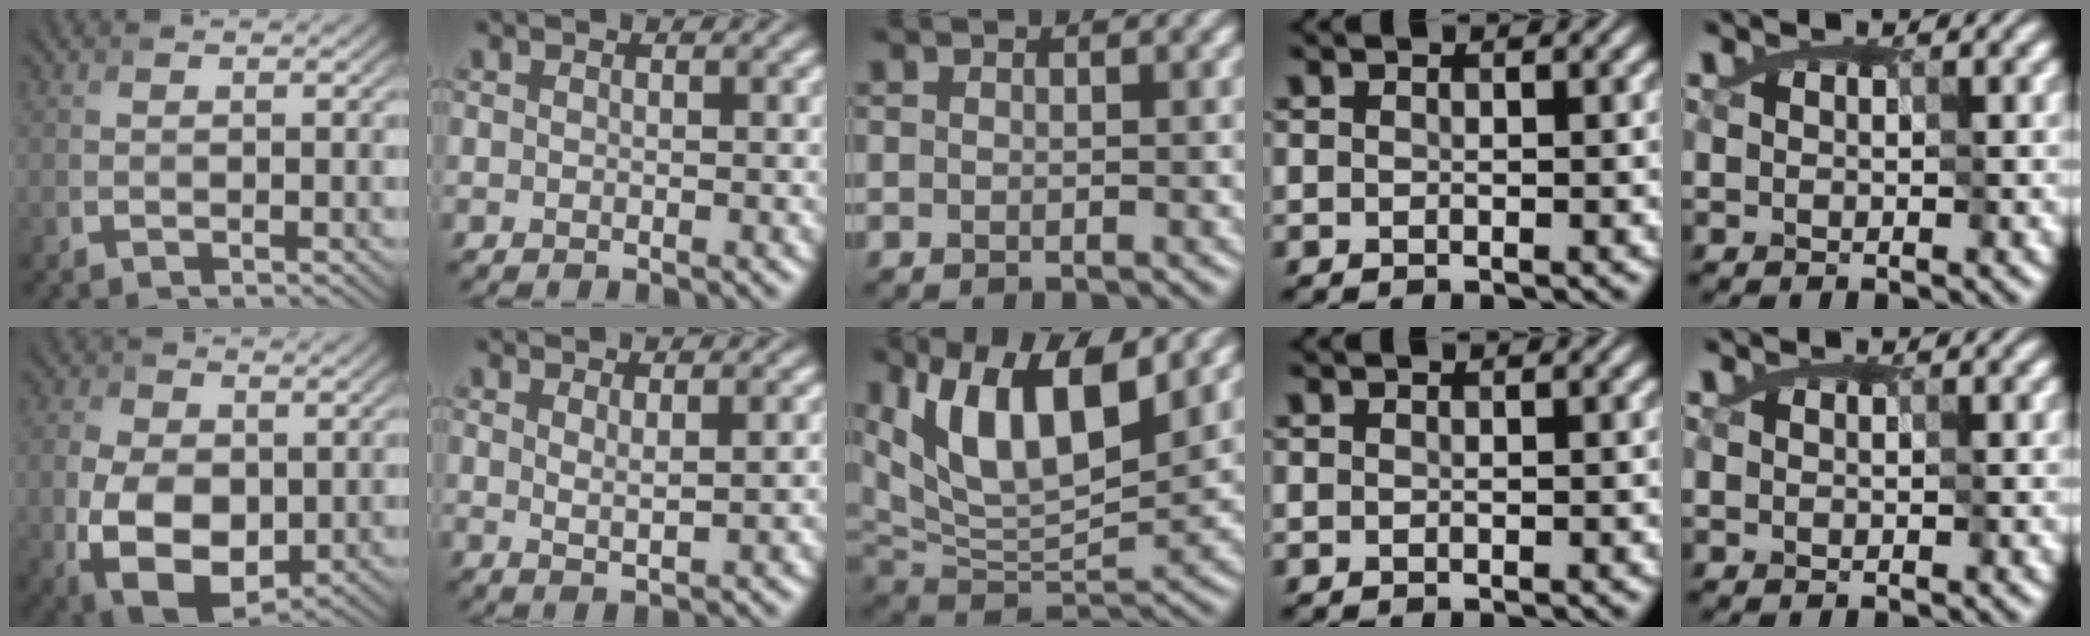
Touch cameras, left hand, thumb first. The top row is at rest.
{"thumb": {"total": 11.0, "force": [-1.3, 7.1, 8.3], "torque": [-0.190, -0.017, -0.020]}, "index": {"total": 1.5, "force": [0.8, 0.2, 1.2], "torque": [-0.022, -0.007, 0.014]}, "middle": {"total": 10.8, "force": [4.8, 4.2, 8.7], "torque": [-0.154, 0.003, 0.086]}}